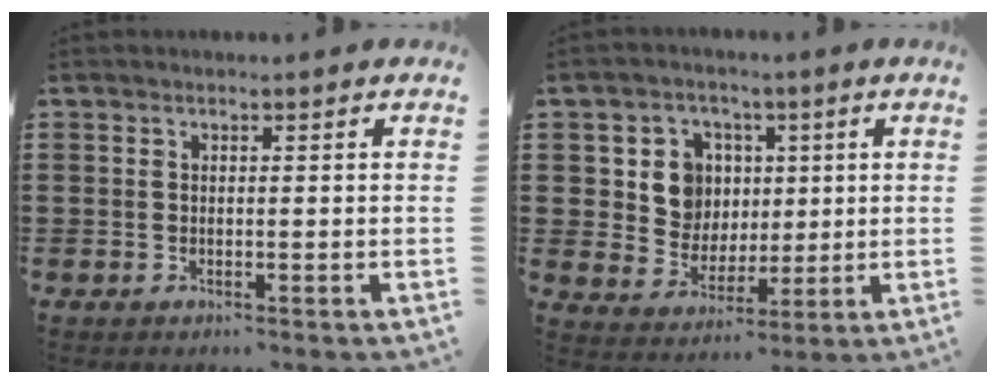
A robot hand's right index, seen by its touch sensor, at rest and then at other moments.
{"total": 8.0, "force": [1.7, 7.2, 3.0], "torque": [-0.076, 0.014, 0.031]}